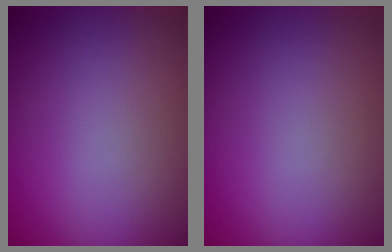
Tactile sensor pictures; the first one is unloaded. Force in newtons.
{"total": 0.0}